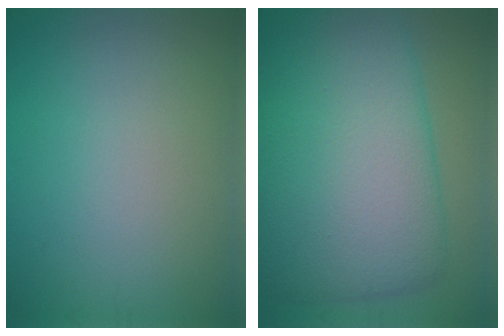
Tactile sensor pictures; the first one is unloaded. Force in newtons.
{"total": 12.9, "press": 12.9, "slide": 0.4}